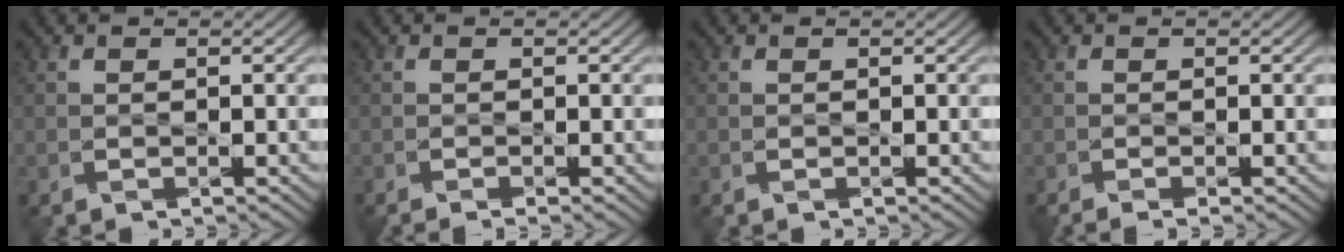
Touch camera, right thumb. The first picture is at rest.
{"total": 1.0, "force": [-0.6, -0.1, 0.8], "torque": [-0.017, -0.006, -0.013]}
{"total": 0.0}
{"total": 1.3, "force": [-0.7, 0.1, 1.1], "torque": [-0.026, -0.006, -0.016]}